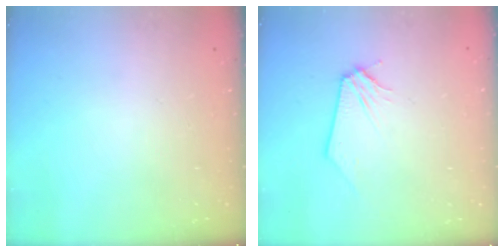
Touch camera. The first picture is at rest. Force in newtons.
{"total": 0.0}